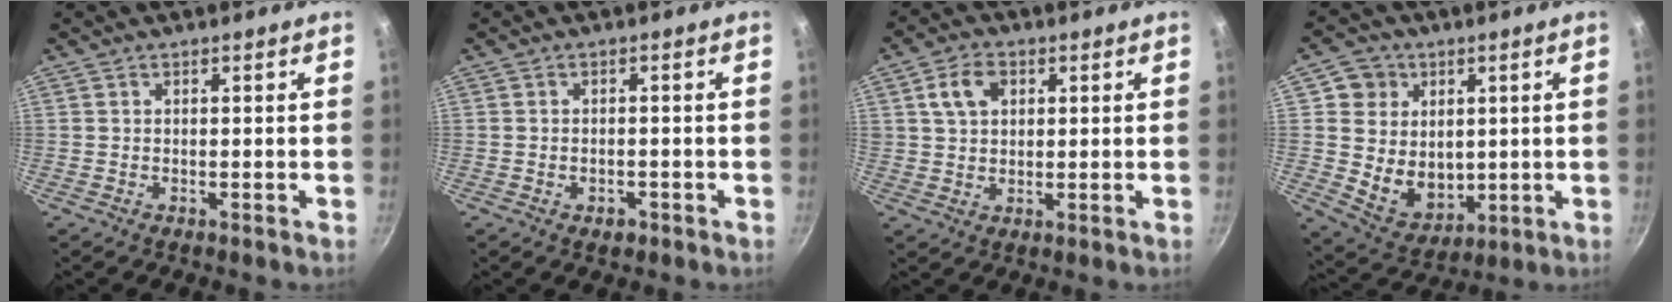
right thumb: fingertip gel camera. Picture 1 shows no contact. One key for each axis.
{"total": 2.2, "fx": -1.1, "fy": 1.4, "fz": 1.2, "tx": -0.017, "ty": 0.006, "tz": -0.013}
{"total": 6.3, "fx": 2.1, "fy": 4.5, "fz": 3.8, "tx": -0.052, "ty": 0.006, "tz": 0.036}
{"total": 11.8, "fx": 2.7, "fy": 10.5, "fz": 4.7, "tx": -0.040, "ty": -0.018, "tz": 0.064}